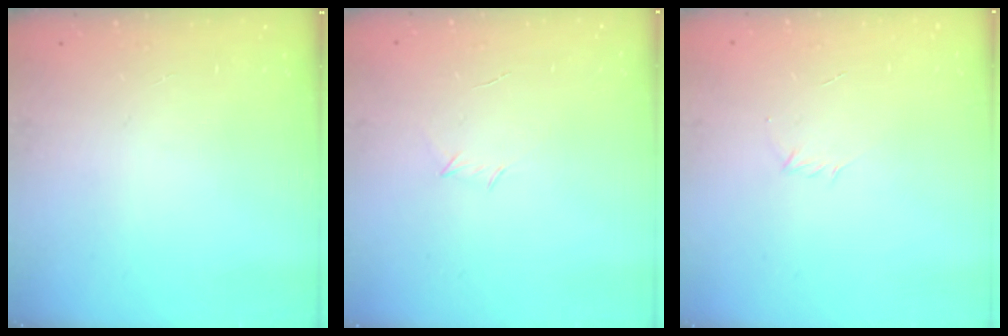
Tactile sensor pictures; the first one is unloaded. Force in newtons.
{"total": 3.2, "press": 3.1, "slide": 0.8}
{"total": 2.9, "press": 2.8, "slide": 0.8}